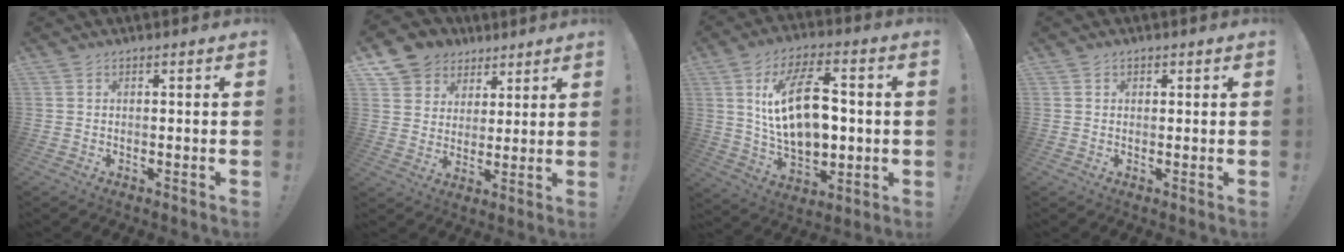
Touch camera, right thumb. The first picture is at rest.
{"total": 9.0, "force": [4.6, 7.6, 1.4], "torque": [-0.019, -0.033, 0.096]}
{"total": 20.2, "force": [2.6, 11.4, 16.5], "torque": [-0.291, -0.001, 0.039]}
{"total": 0.7, "force": [0.2, 0.7, 0.2], "torque": [-0.002, 0.001, 0.002]}